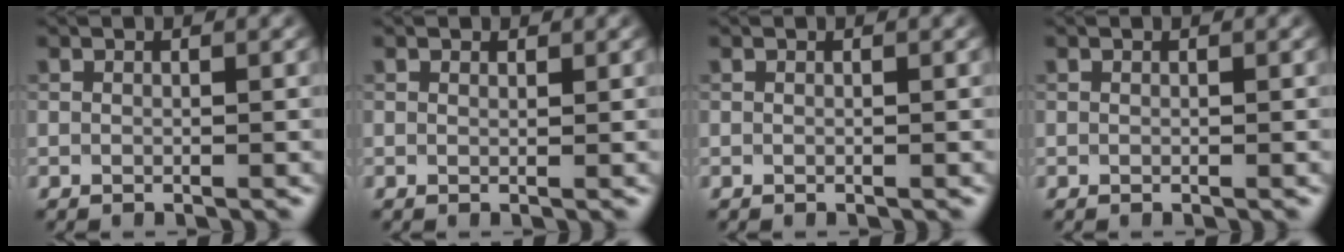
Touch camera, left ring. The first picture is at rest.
{"total": 0.7, "force": [0.6, 0.3, 0.0], "torque": [0.001, -0.002, 0.010]}
{"total": 0.0}
{"total": 0.0}